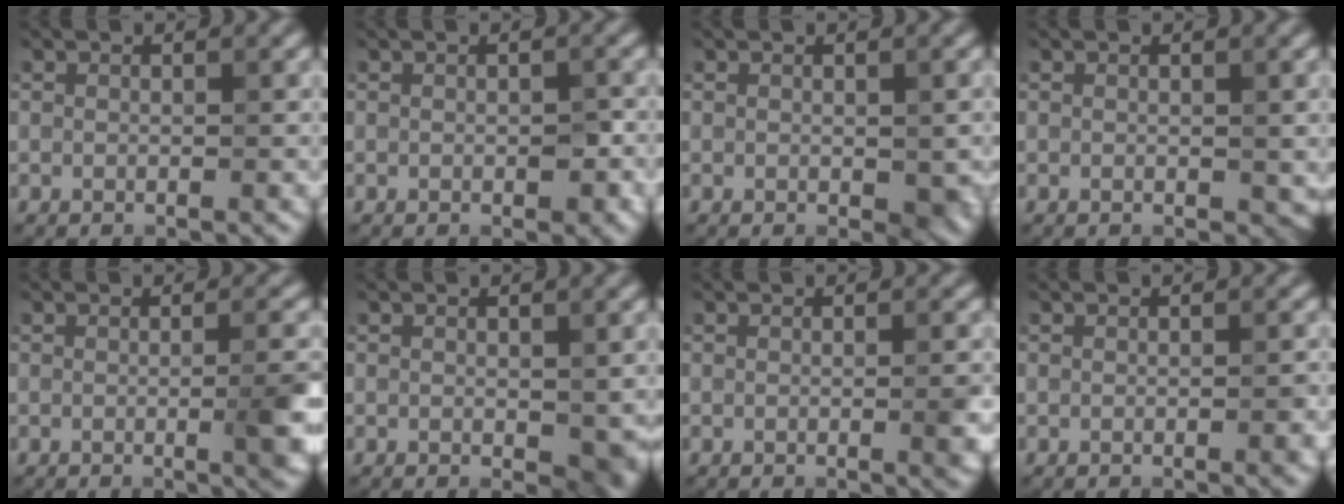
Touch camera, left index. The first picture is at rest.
{"total": 1.5, "force": [-0.3, 0.8, 1.3], "torque": [-0.018, -0.001, -0.001]}
{"total": 2.5, "force": [-0.3, 1.3, 2.1], "torque": [-0.026, -0.008, 0.001]}
{"total": 1.0, "force": [0.1, 0.6, 0.7], "torque": [-0.007, -0.002, 0.003]}
{"total": 4.2, "force": [-0.4, 1.1, 4.1], "torque": [-0.046, -0.002, -0.007]}
{"total": 4.1, "force": [-0.4, 2.3, 3.4], "torque": [-0.043, -0.013, -0.001]}
{"total": 2.2, "force": [-0.2, 0.5, 2.2], "torque": [-0.024, -0.002, -0.004]}
{"total": 1.1, "force": [-0.3, 0.1, 1.1], "torque": [-0.013, 0.001, -0.004]}